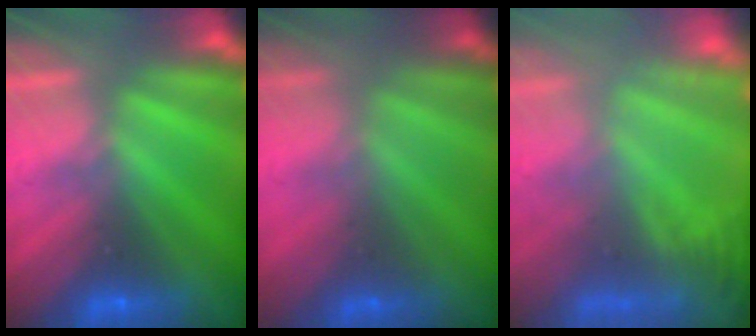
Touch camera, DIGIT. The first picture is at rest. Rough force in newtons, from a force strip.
{"total": 1.7}
{"total": 5.6}